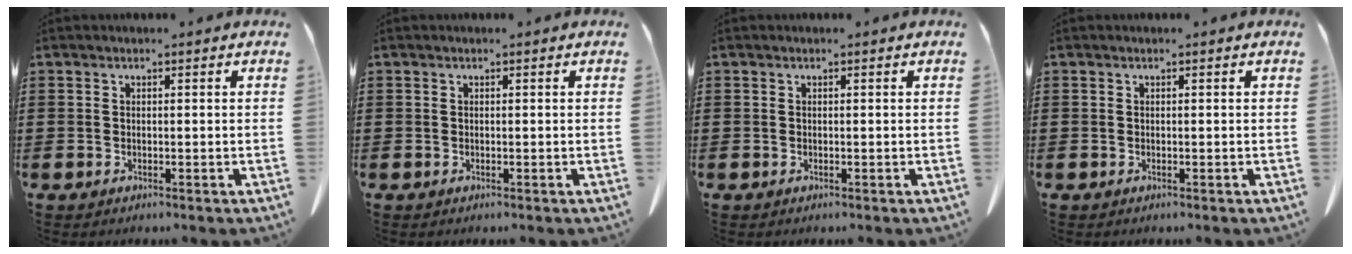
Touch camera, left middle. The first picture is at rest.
{"total": 0.0}
{"total": 0.0}
{"total": 0.0}